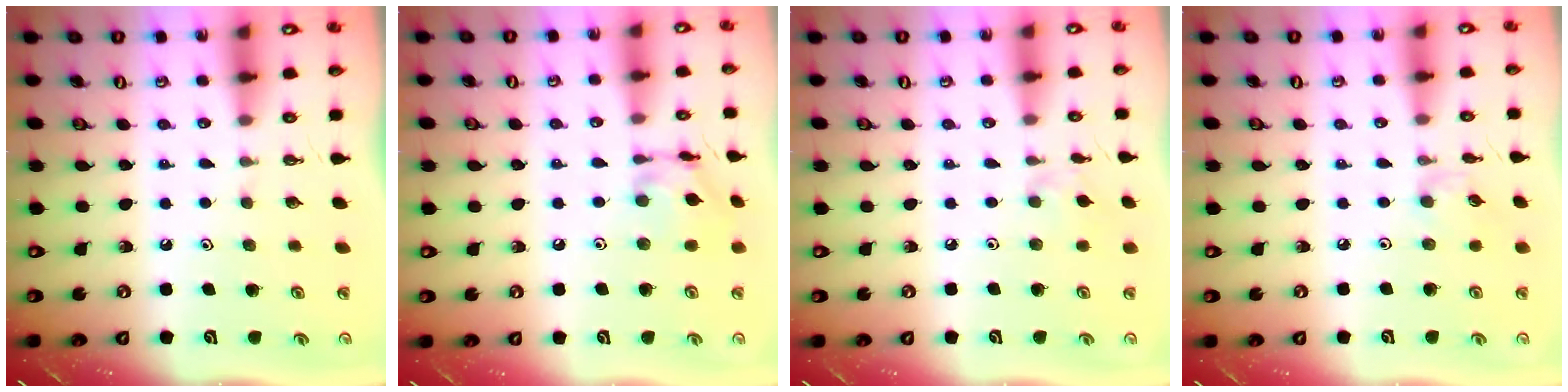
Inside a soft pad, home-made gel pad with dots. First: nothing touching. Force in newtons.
{"total": 11.6, "press": 11.6, "slide": 0.9}
{"total": 2.6, "press": 2.6, "slide": 0.4}
{"total": 1.7, "press": 1.7, "slide": 0.4}